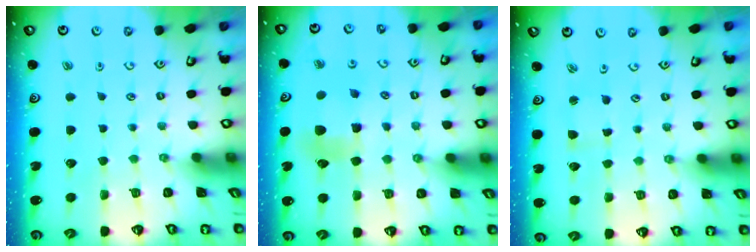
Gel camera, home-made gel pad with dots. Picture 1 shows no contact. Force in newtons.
{"total": 7.9, "press": 7.9, "slide": 0.5}
{"total": 2.3, "press": 2.3, "slide": 0.4}